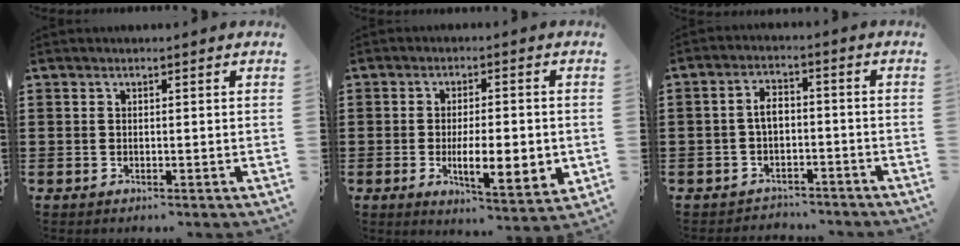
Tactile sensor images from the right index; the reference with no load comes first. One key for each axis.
{"total": 8.1, "fx": -1.5, "fy": 2.9, "fz": 7.4, "tx": -0.111, "ty": -0.006, "tz": -0.023}
{"total": 3.6, "fx": -1.8, "fy": 2.1, "fz": 2.3, "tx": -0.053, "ty": 0.007, "tz": -0.038}